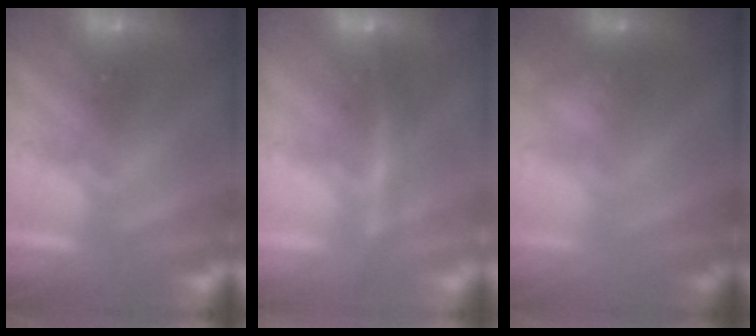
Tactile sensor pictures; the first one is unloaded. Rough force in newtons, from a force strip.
{"total": 4.5}
{"total": 2.8}